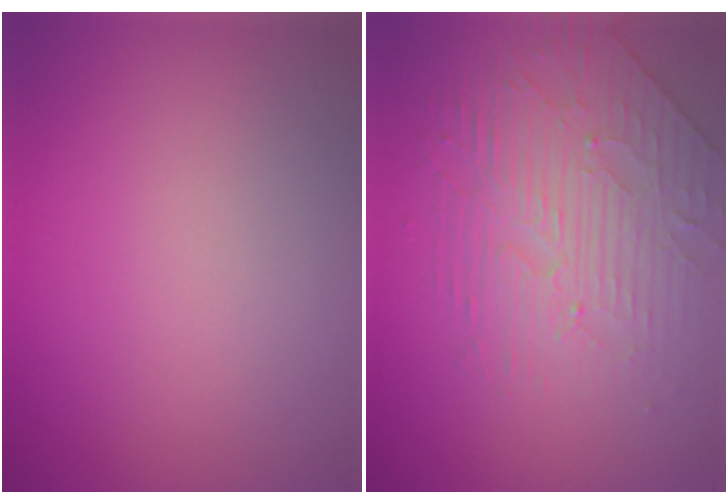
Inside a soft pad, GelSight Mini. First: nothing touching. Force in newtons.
{"total": 3.9, "press": 3.6, "slide": 1.6}